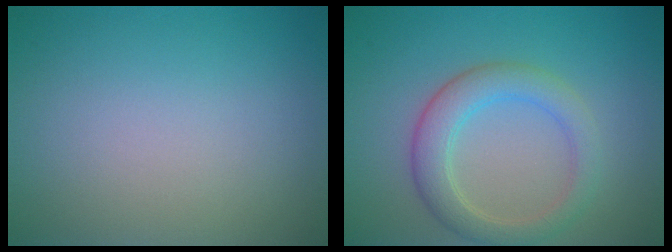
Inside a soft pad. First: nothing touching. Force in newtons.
{"total": 3.9, "press": 3.9, "slide": 0.1}